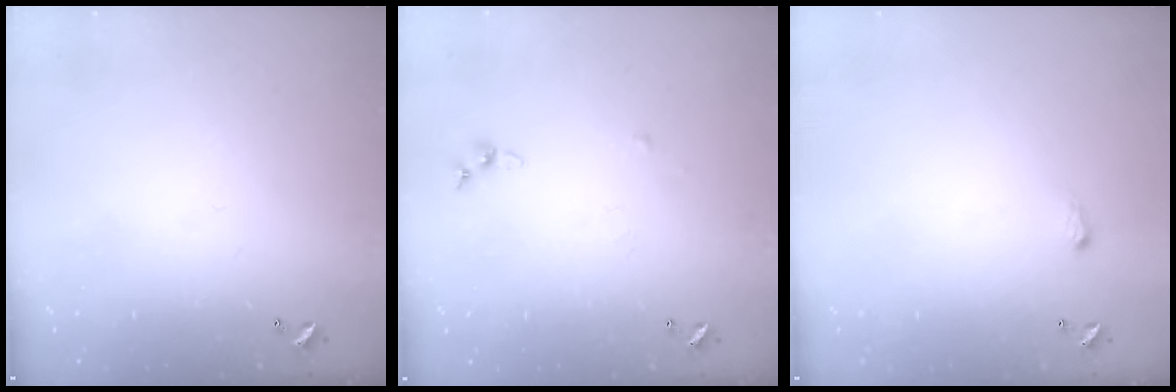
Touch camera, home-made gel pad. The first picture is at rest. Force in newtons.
{"total": 4.6, "press": 4.5, "slide": 0.6}
{"total": 1.3, "press": 1.3, "slide": 0.2}